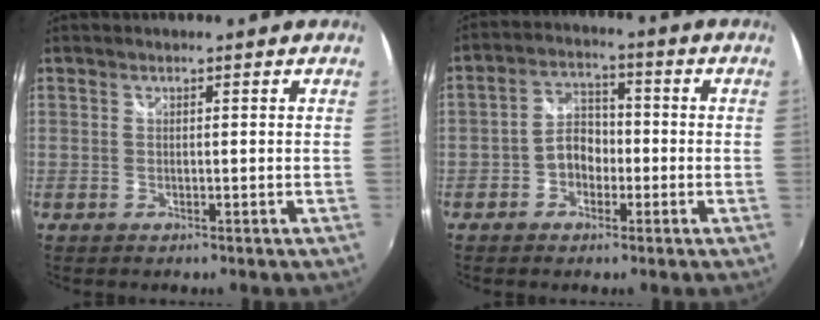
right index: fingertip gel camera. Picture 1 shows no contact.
{"total": 5.6, "force": [-2.0, 4.3, 2.9], "torque": [-0.052, 0.016, -0.034]}